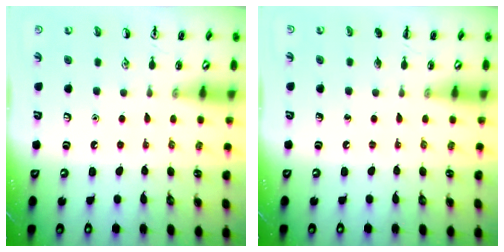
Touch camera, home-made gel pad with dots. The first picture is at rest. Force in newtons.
{"total": 0.0}